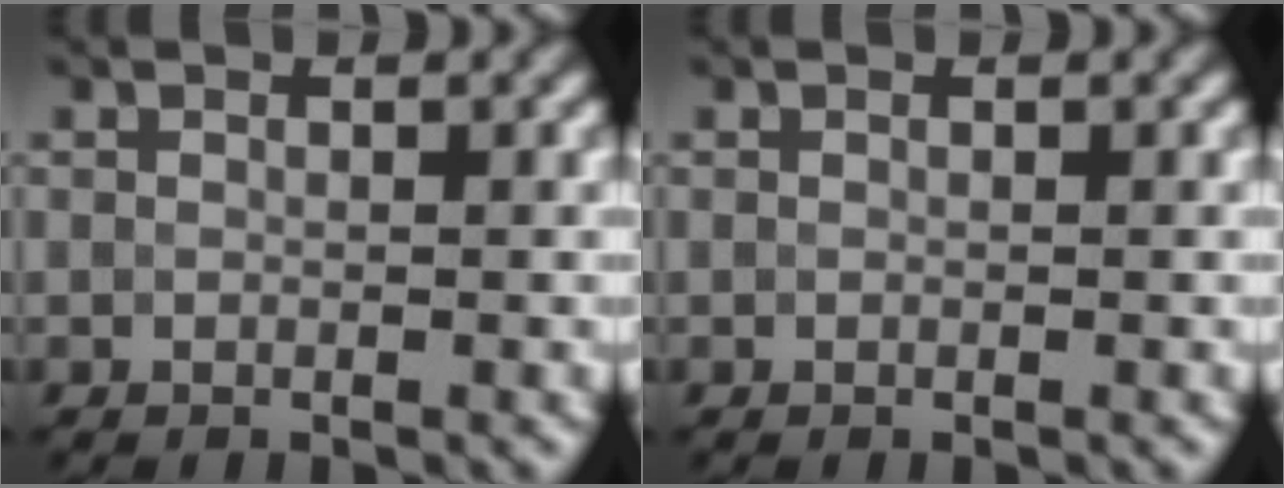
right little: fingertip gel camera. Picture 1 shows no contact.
{"total": 0.0}